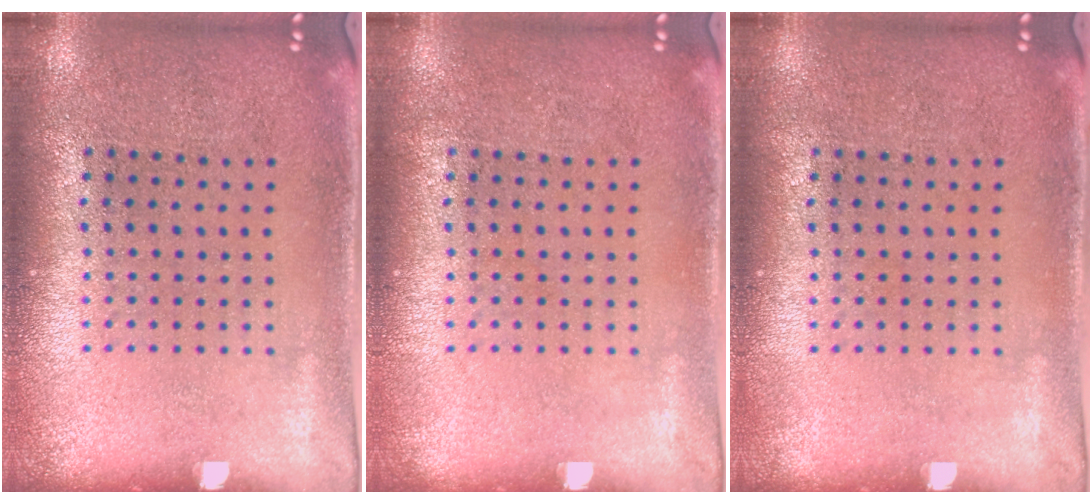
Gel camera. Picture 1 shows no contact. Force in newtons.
{"total": 0.0}
{"total": 0.0}